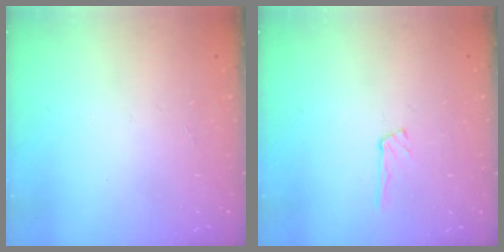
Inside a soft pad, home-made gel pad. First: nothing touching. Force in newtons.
{"total": 4.7, "press": 4.6, "slide": 0.5}